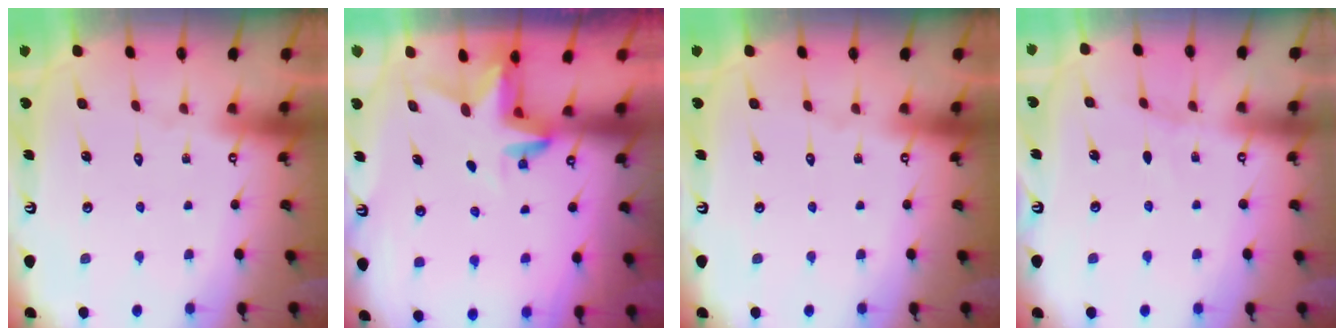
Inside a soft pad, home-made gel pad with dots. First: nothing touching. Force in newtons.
{"total": 3.1, "press": 3.1, "slide": 0.2}
{"total": 0.0}
{"total": 2.7, "press": 2.7, "slide": 0.3}